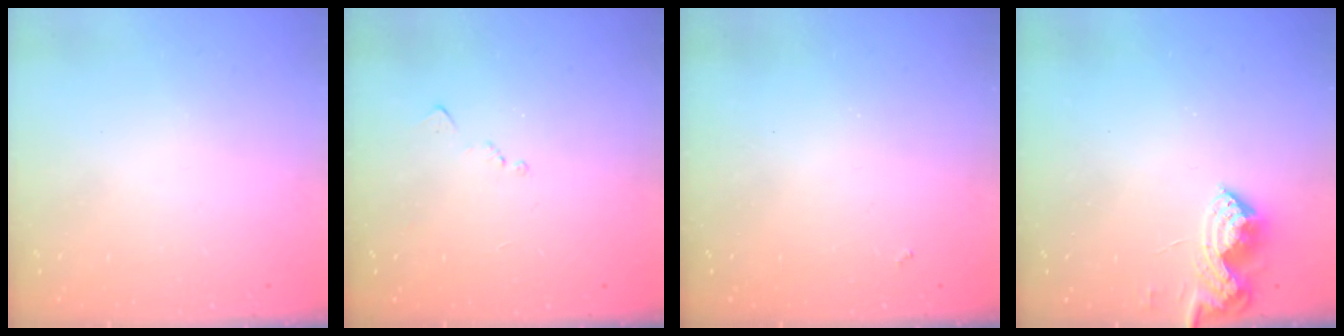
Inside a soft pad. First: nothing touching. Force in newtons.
{"total": 7.1, "press": 7.1, "slide": 0.8}
{"total": 1.6, "press": 1.6, "slide": 0.4}
{"total": 7.5, "press": 7.4, "slide": 0.8}